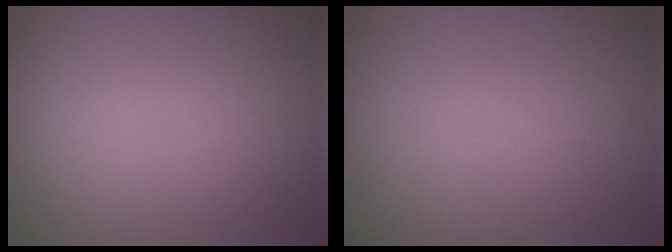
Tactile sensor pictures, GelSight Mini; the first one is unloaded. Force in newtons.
{"total": 0.0}